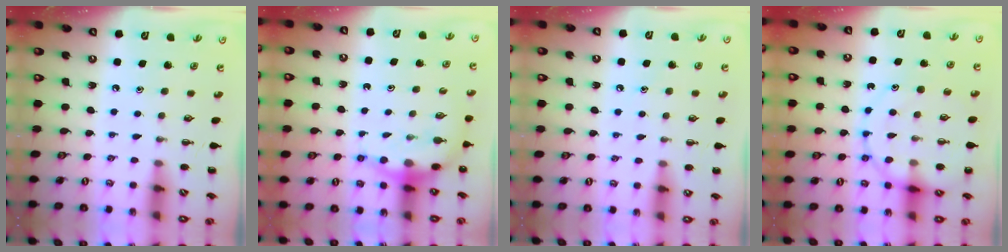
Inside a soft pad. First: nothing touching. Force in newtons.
{"total": 6.7, "press": 6.6, "slide": 1.2}
{"total": 5.3, "press": 5.1, "slide": 1.4}
{"total": 14.2, "press": 14.0, "slide": 2.4}